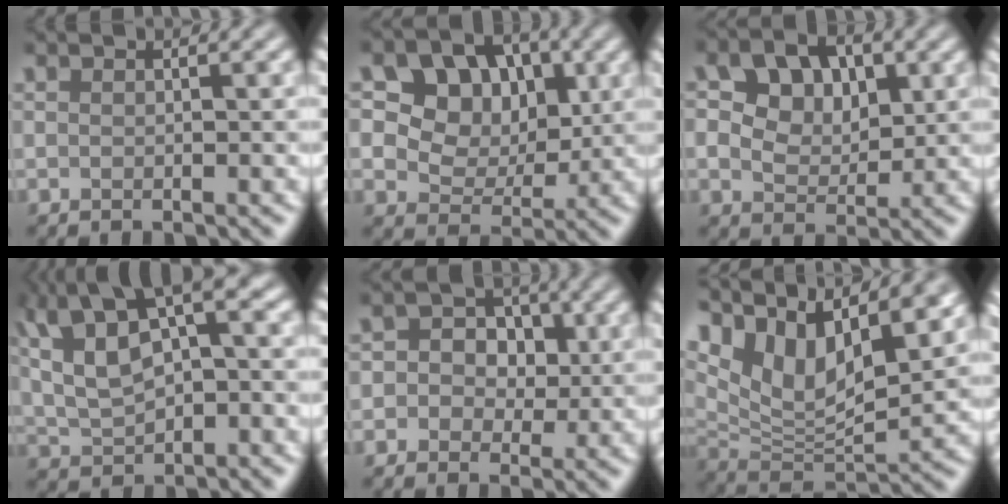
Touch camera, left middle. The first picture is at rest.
{"total": 12.4, "force": [4.5, 9.9, 6.1], "torque": [-0.135, 0.035, 0.077]}
{"total": 8.1, "force": [2.8, 5.6, 5.2], "torque": [-0.085, 0.033, 0.023]}
{"total": 9.9, "force": [4.1, 4.2, 8.0], "torque": [-0.166, 0.024, 0.073]}
{"total": 4.4, "force": [0.8, 3.9, 1.9], "torque": [-0.004, 0.017, -0.013]}
{"total": 11.3, "force": [6.7, 4.5, 8.0], "torque": [-0.146, 0.009, 0.118]}